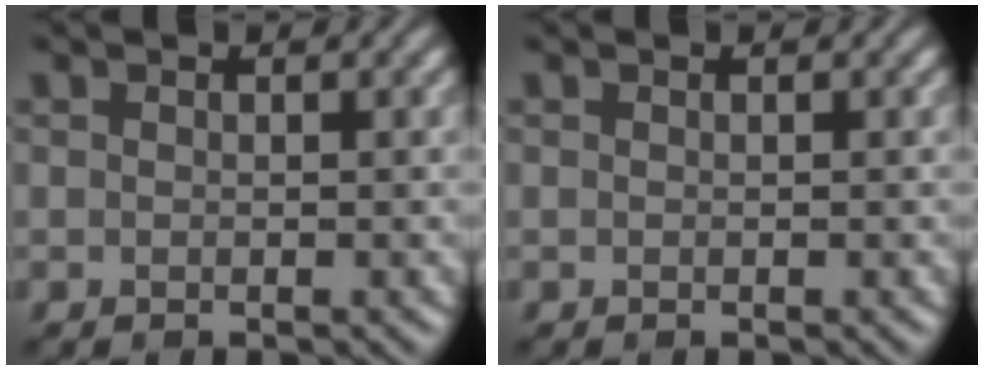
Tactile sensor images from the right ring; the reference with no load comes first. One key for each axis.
{"total": 0.0}